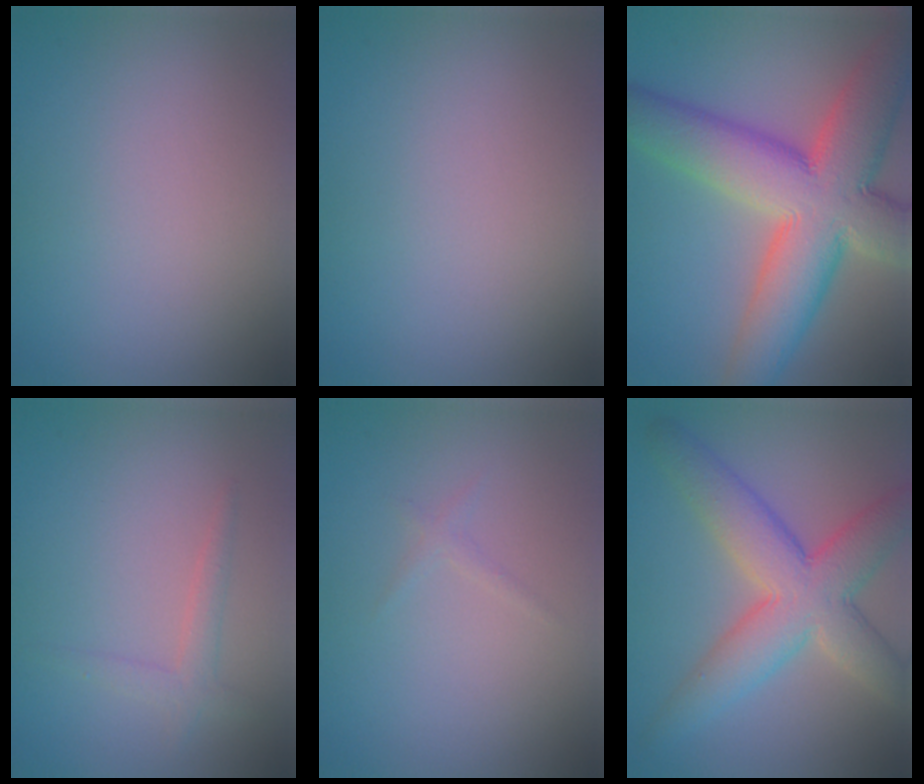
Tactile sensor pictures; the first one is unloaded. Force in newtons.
{"total": 0.0}
{"total": 13.2, "press": 13.1, "slide": 0.9}
{"total": 1.6, "press": 1.5, "slide": 0.1}
{"total": 0.6, "press": 0.6, "slide": 0.1}
{"total": 7.9, "press": 7.9, "slide": 0.3}